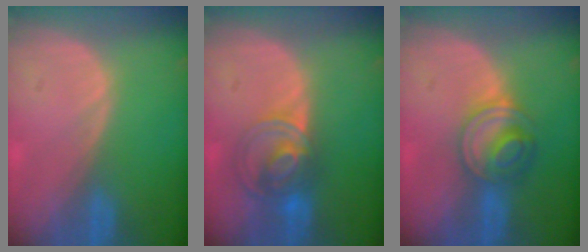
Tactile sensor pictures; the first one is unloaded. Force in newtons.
{"total": 7.4, "press": 6.3, "slide": 3.9}
{"total": 5.7, "press": 5.7, "slide": 0.4}